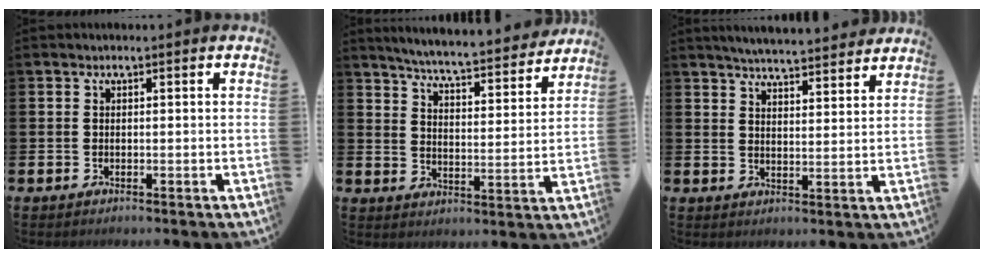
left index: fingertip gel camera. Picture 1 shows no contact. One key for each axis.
{"total": 6.3, "fx": 6.0, "fy": -0.3, "fz": 1.6, "tx": -0.053, "ty": -0.050, "tz": 0.101}
{"total": 5.3, "fx": 5.3, "fy": -0.1, "fz": 0.7, "tx": -0.028, "ty": -0.034, "tz": 0.094}